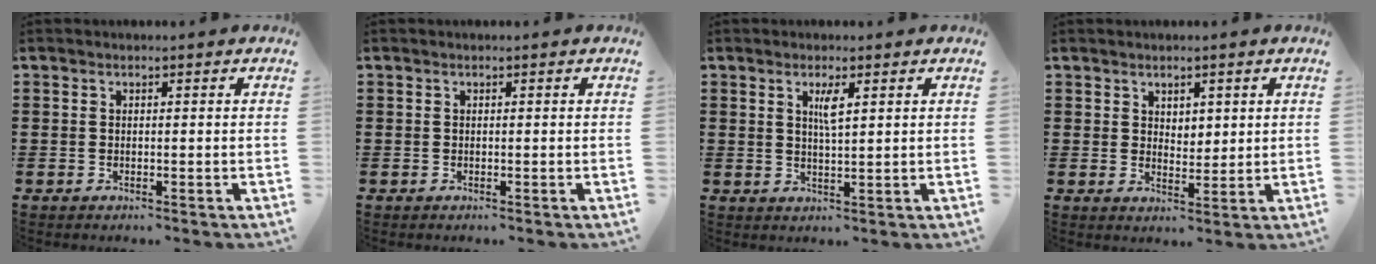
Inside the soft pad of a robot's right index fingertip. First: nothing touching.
{"total": 0.0}
{"total": 2.5, "force": [1.1, 0.4, 2.2], "torque": [-0.039, -0.001, 0.015]}
{"total": 2.6, "force": [2.1, 1.6, 0.5], "torque": [-0.015, 0.008, 0.039]}